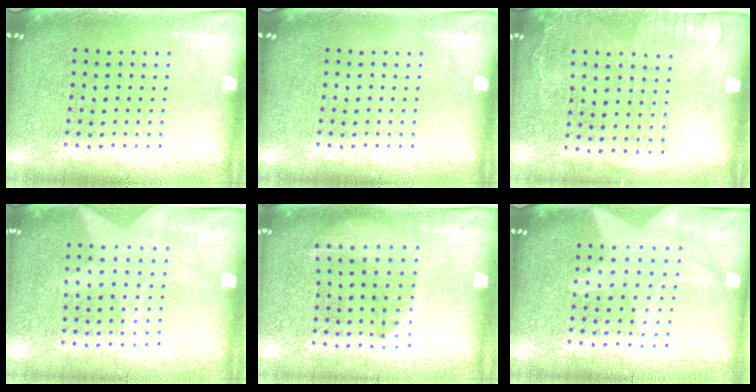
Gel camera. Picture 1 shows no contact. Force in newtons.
{"total": 0.0}
{"total": 1.7, "press": 1.2, "slide": 1.1}
{"total": 1.2, "press": 1.1, "slide": 0.3}
{"total": 1.3, "press": 1.0, "slide": 0.8}
{"total": 1.2, "press": 1.2, "slide": 0.2}